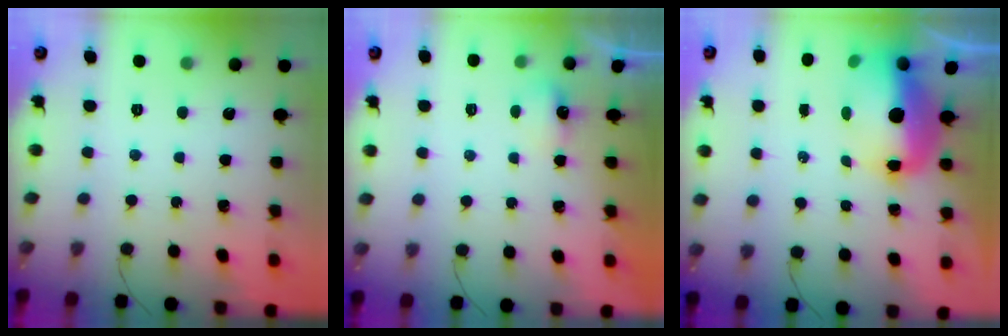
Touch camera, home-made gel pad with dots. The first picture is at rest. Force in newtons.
{"total": 2.5, "press": 2.5, "slide": 0.6}
{"total": 11.1, "press": 10.8, "slide": 2.6}